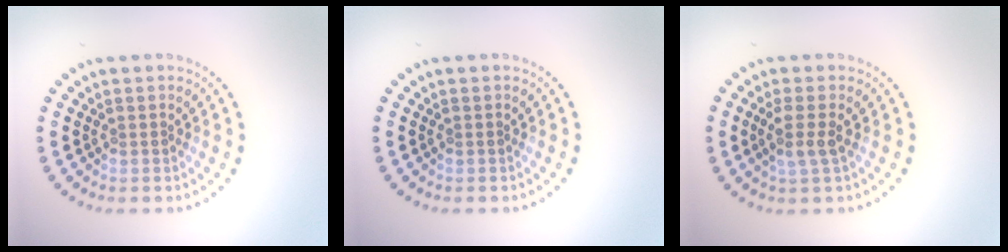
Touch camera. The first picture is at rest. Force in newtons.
{"total": 0.0}
{"total": 2.1, "press": 1.7, "slide": 1.2}